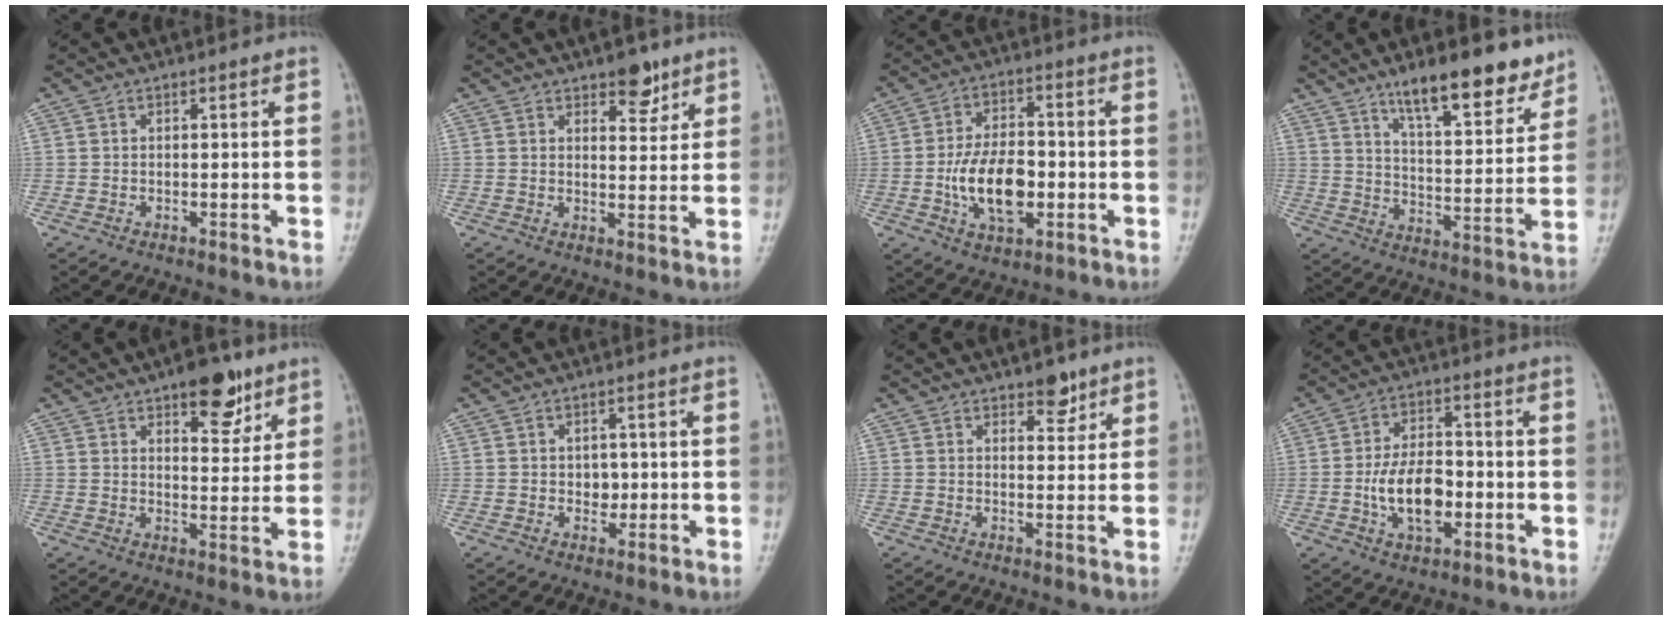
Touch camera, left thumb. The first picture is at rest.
{"total": 5.3, "force": [3.6, 2.6, 2.9], "torque": [-0.013, -0.021, 0.051]}
{"total": 12.4, "force": [-2.2, 7.0, 10.0], "torque": [-0.157, 0.012, -0.037]}
{"total": 15.2, "force": [10.8, 4.8, 9.6], "torque": [-0.106, -0.067, 0.173]}
{"total": 9.6, "force": [5.9, 4.3, 6.2], "torque": [-0.056, -0.032, 0.084]}
{"total": 3.3, "force": [0.1, 2.6, 2.0], "torque": [-0.009, 0.000, 0.004]}
{"total": 4.0, "force": [2.9, 2.0, 2.0], "torque": [-0.004, -0.018, 0.041]}
{"total": 10.7, "force": [-2.0, 6.0, 8.7], "torque": [-0.137, 0.014, -0.036]}